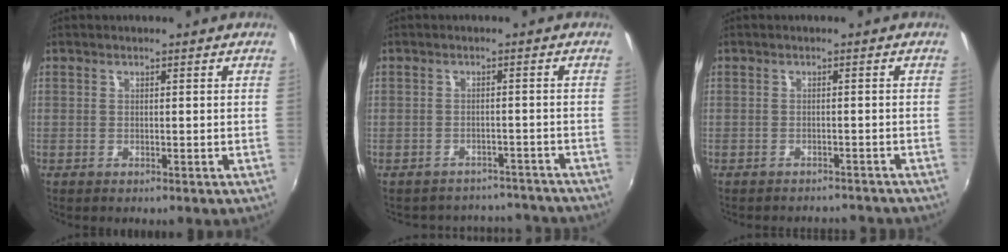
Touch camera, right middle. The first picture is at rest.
{"total": 9.9, "force": [-8.5, 4.9, 1.2], "torque": [-0.026, 0.038, -0.098]}
{"total": 6.1, "force": [-5.7, 1.5, 1.5], "torque": [-0.034, -0.002, -0.070]}